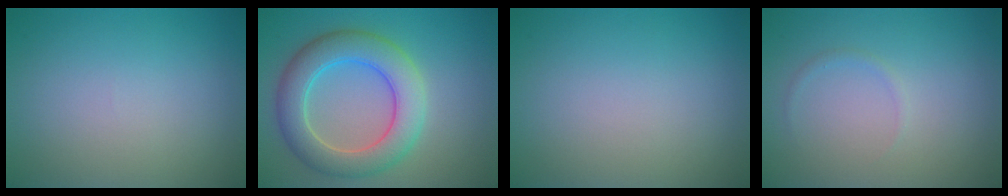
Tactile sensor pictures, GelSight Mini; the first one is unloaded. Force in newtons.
{"total": 6.6, "press": 6.6, "slide": 0.5}
{"total": 0.0}
{"total": 0.7, "press": 0.7, "slide": 0.1}